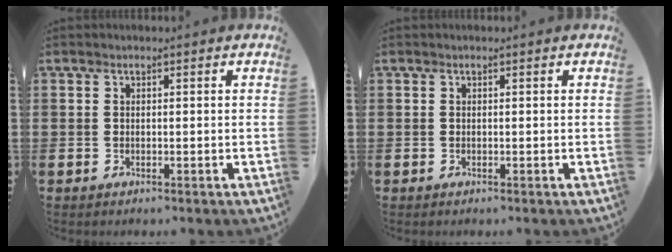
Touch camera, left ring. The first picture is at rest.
{"total": 0.0}